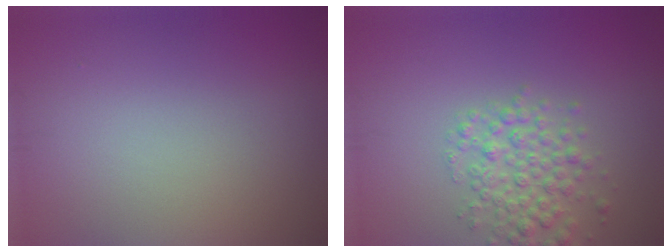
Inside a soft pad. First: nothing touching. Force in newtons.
{"total": 3.6, "press": 3.6, "slide": 0.1}